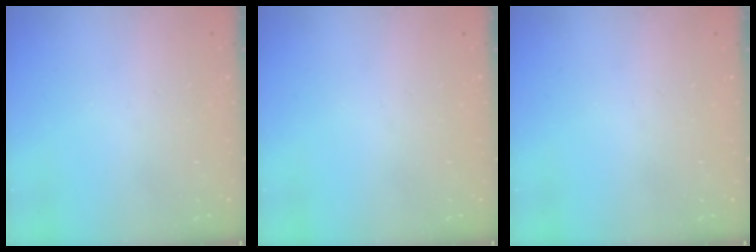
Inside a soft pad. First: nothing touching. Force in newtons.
{"total": 0.0}
{"total": 0.0}